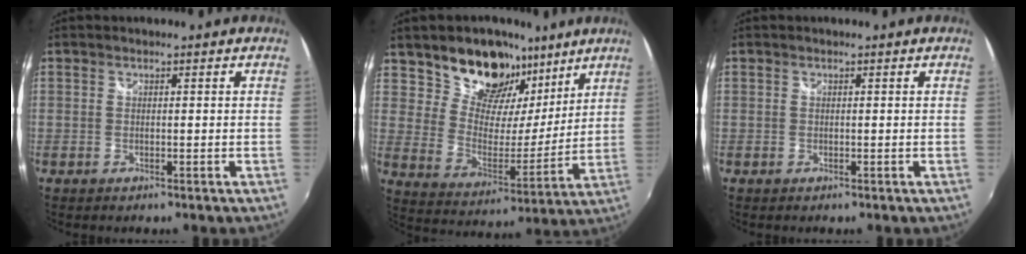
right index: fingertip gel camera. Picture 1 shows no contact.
{"total": 16.9, "force": [11.2, 10.2, 7.3], "torque": [-0.135, 0.007, 0.198]}
{"total": 0.0}